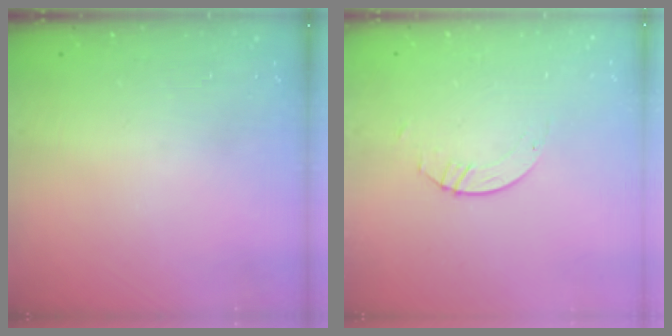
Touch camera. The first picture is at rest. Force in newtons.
{"total": 1.1, "press": 1.1, "slide": 0.1}